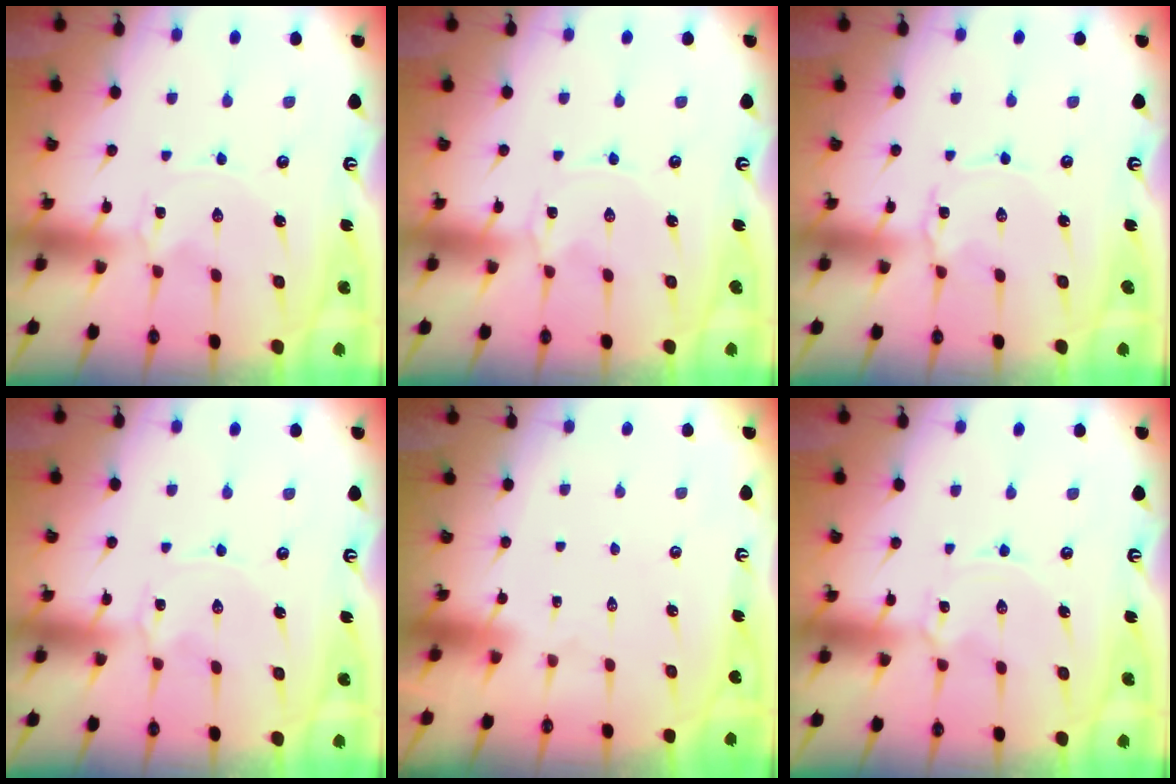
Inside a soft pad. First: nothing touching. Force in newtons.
{"total": 0.0}
{"total": 1.9, "press": 1.9, "slide": 0.3}
{"total": 2.0, "press": 2.0, "slide": 0.2}
{"total": 1.6, "press": 1.6, "slide": 0.1}
{"total": 1.7, "press": 1.7, "slide": 0.1}